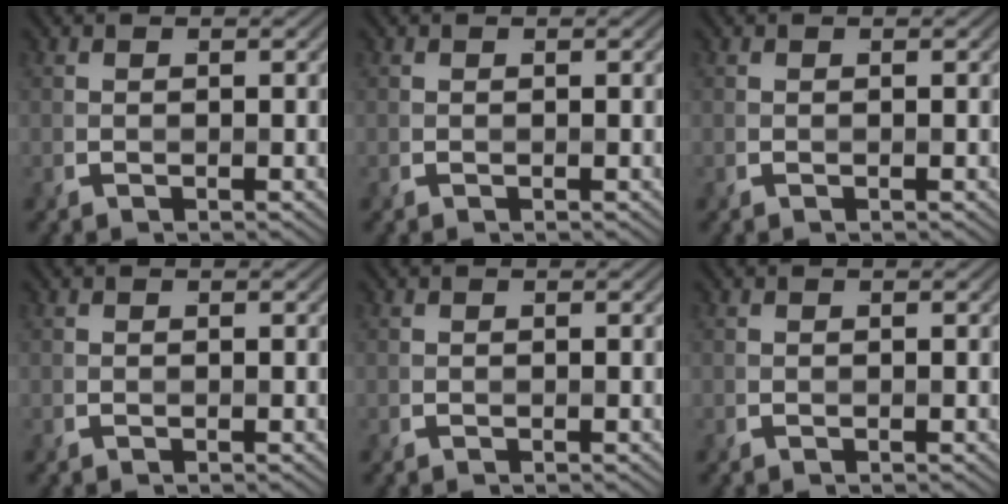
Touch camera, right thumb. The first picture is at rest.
{"total": 0.0}
{"total": 0.0}
{"total": 0.0}
{"total": 0.0}
{"total": 0.0}